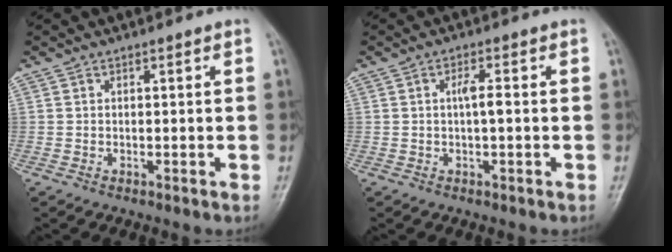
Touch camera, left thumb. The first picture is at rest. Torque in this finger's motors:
{"motor_torque": [-0.06, -0.11, 0.53, 0.11, 0.06]}